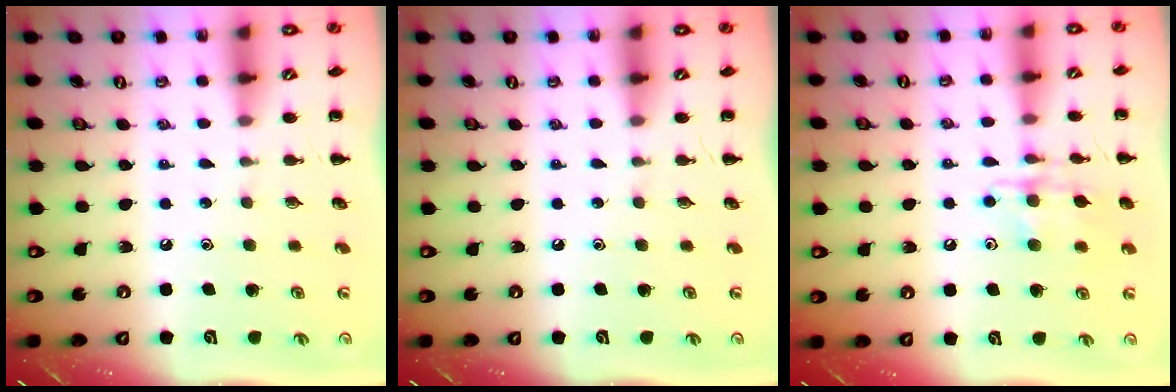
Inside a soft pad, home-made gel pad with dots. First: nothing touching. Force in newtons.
{"total": 0.0}
{"total": 10.9, "press": 10.8, "slide": 1.5}